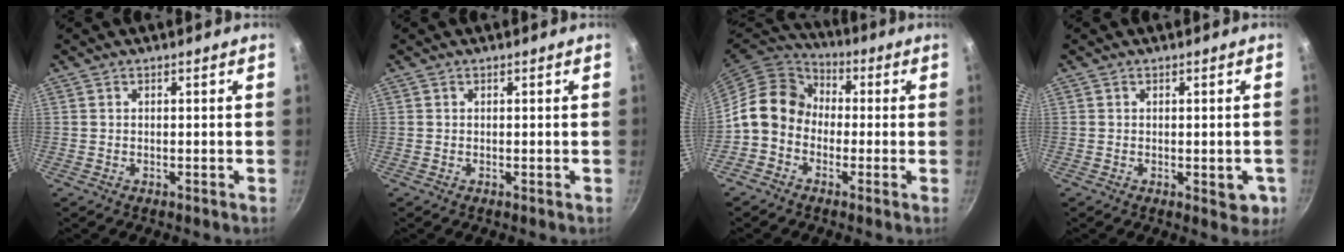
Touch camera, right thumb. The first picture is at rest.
{"total": 0.0}
{"total": 11.2, "force": [-1.1, 9.4, 6.1], "torque": [-0.071, 0.035, -0.045]}
{"total": 4.2, "force": [-1.0, 2.1, 3.4], "torque": [-0.027, -0.002, -0.012]}